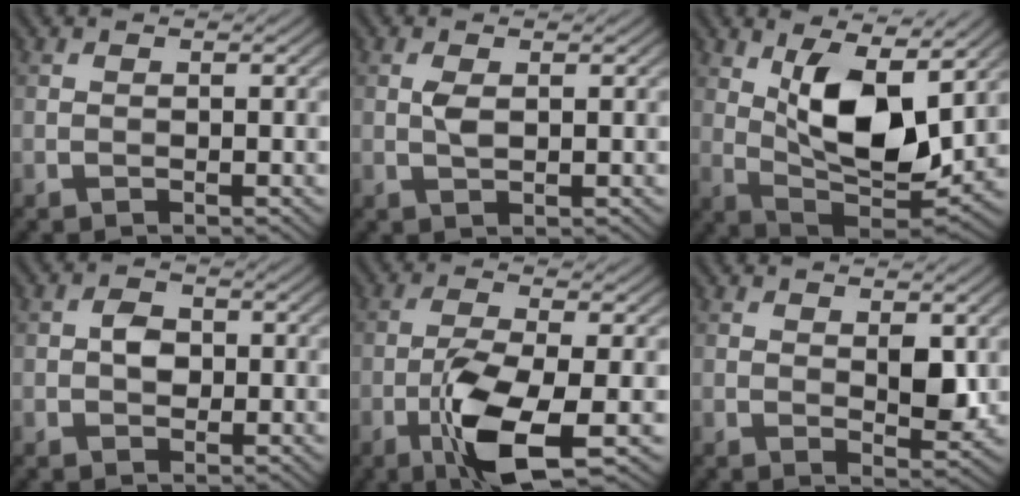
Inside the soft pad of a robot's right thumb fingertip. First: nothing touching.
{"total": 1.6, "force": [0.3, 0.6, 1.5], "torque": [-0.037, 0.001, 0.007]}
{"total": 12.2, "force": [3.9, 5.5, 10.2], "torque": [-0.183, -0.015, 0.075]}
{"total": 2.3, "force": [-0.1, 1.8, 1.5], "torque": [-0.029, 0.001, -0.006]}
{"total": 8.8, "force": [-3.4, 2.4, 7.7], "torque": [-0.153, 0.002, -0.071]}
{"total": 3.4, "force": [0.9, 1.5, 2.9], "torque": [-0.050, -0.008, 0.019]}